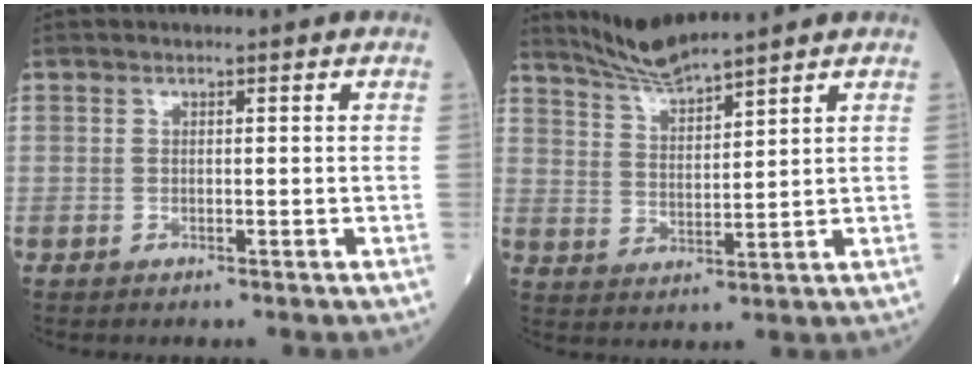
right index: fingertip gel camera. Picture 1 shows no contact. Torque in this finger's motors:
{"motor_torque": [-0.08, 0.55, -0.04, 0.02]}